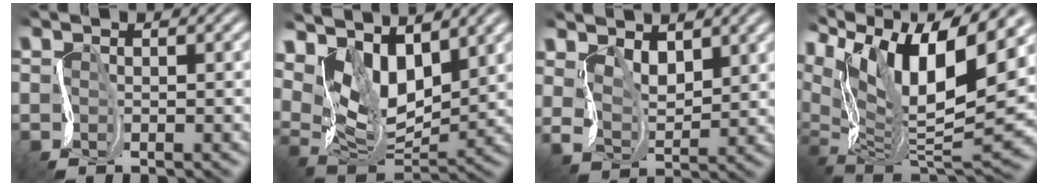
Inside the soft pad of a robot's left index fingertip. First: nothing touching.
{"total": 9.9, "force": [5.7, 5.0, 6.3], "torque": [-0.120, 0.001, 0.102]}
{"total": 3.8, "force": [2.8, 1.7, 1.8], "torque": [-0.045, -0.004, 0.059]}
{"total": 13.8, "force": [6.2, 6.0, 10.9], "torque": [-0.195, 0.016, 0.116]}